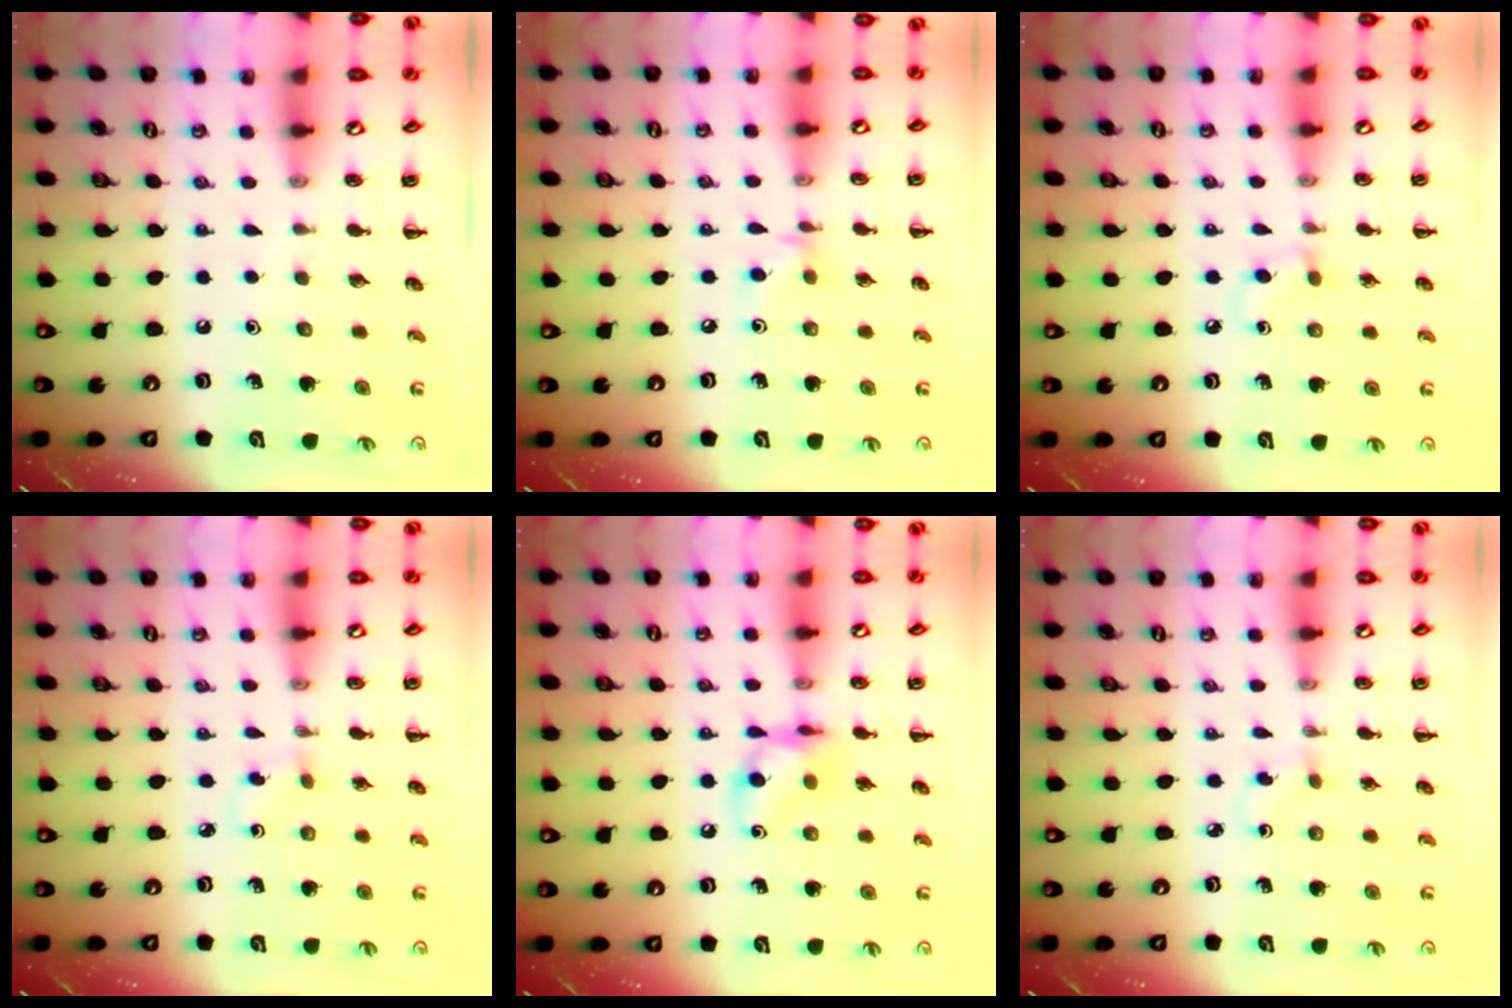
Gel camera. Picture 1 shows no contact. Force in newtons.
{"total": 3.8, "press": 3.6, "slide": 1.4}
{"total": 3.9, "press": 3.6, "slide": 1.4}
{"total": 1.6, "press": 1.4, "slide": 0.8}
{"total": 9.1, "press": 9.1, "slide": 0.6}
{"total": 1.6, "press": 1.4, "slide": 0.8}